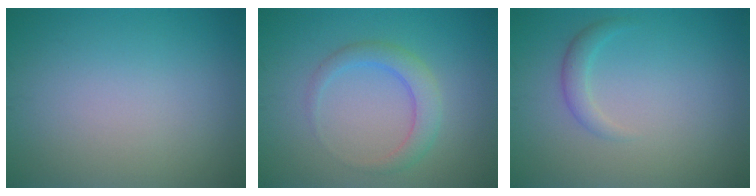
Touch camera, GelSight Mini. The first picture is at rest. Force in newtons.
{"total": 2.8, "press": 2.8, "slide": 0.1}
{"total": 1.5, "press": 1.5, "slide": 0.0}